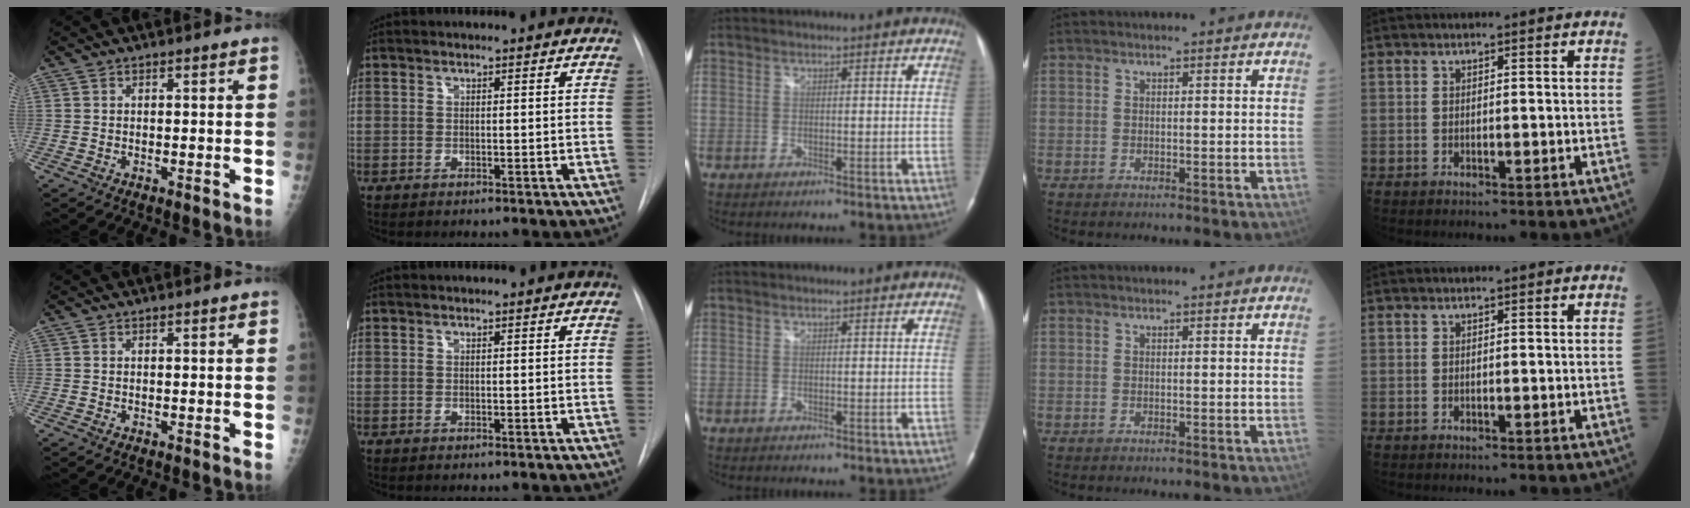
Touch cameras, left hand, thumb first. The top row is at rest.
{}